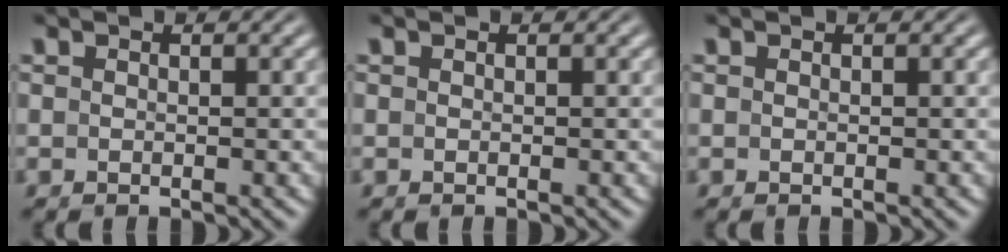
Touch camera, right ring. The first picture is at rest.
{"total": 0.0}
{"total": 0.0}